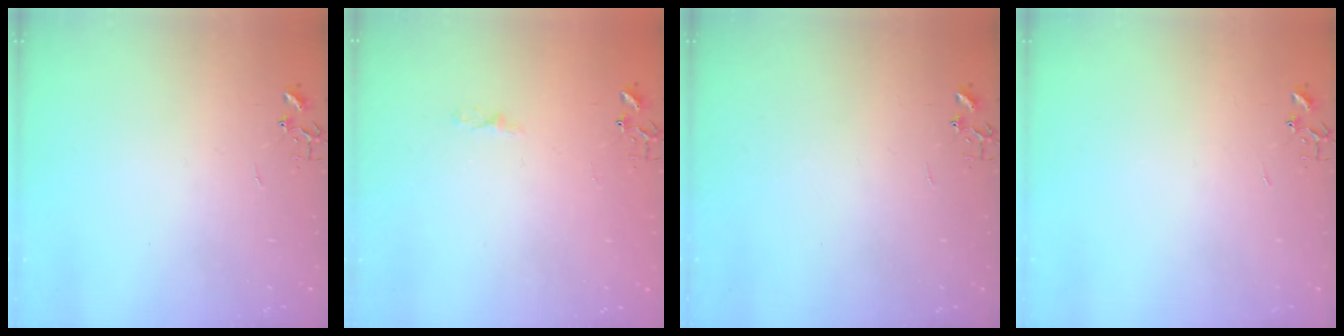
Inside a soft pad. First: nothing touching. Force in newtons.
{"total": 3.4, "press": 3.4, "slide": 0.5}
{"total": 0.0}
{"total": 0.0}